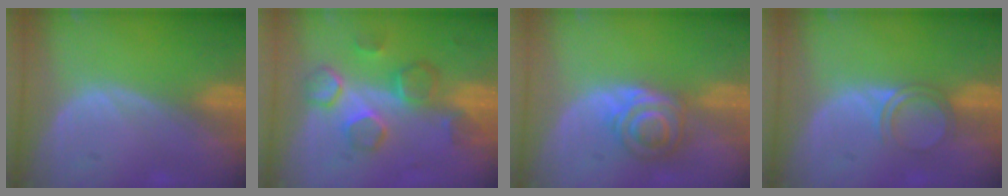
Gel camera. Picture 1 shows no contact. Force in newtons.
{"total": 8.4, "press": 7.7, "slide": 3.5}
{"total": 6.0, "press": 5.5, "slide": 2.2}
{"total": 3.2, "press": 2.9, "slide": 1.2}